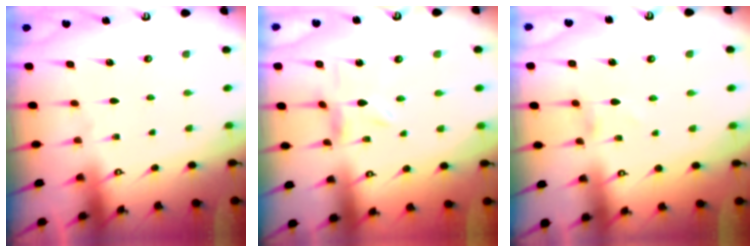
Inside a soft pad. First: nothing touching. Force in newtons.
{"total": 1.7, "press": 1.7, "slide": 0.3}
{"total": 0.0}